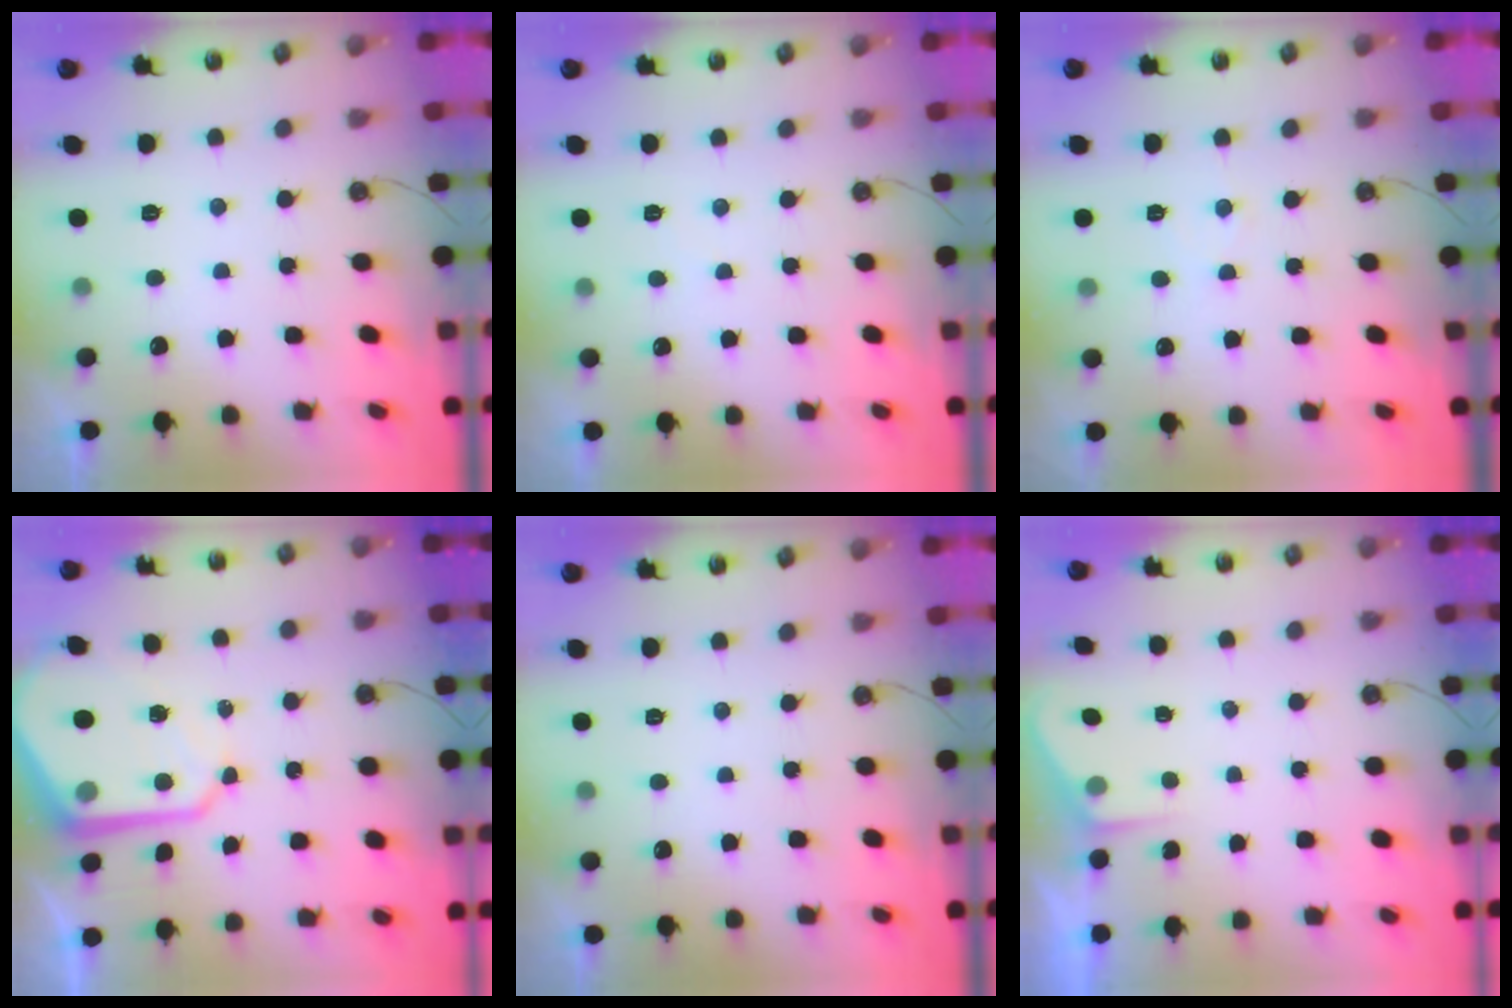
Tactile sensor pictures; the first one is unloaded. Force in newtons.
{"total": 1.8, "press": 1.8, "slide": 0.4}
{"total": 4.7, "press": 4.7, "slide": 0.5}
{"total": 12.7, "press": 12.7, "slide": 1.1}
{"total": 0.0}
{"total": 2.2, "press": 2.2, "slide": 0.4}